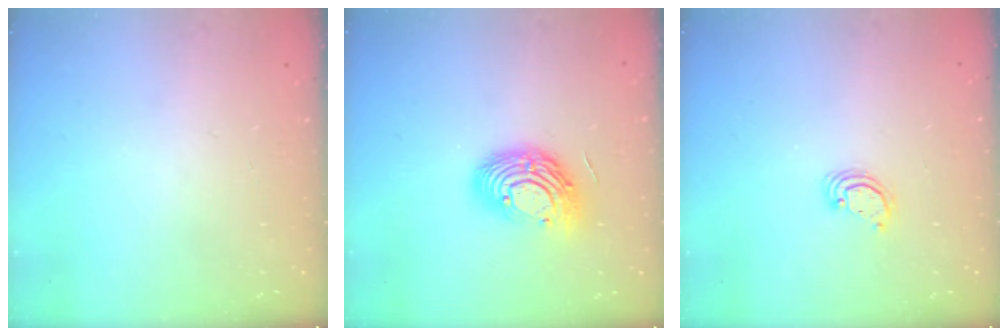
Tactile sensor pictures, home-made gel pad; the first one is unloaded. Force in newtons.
{"total": 13.0, "press": 12.9, "slide": 1.0}
{"total": 2.5, "press": 2.5, "slide": 0.2}